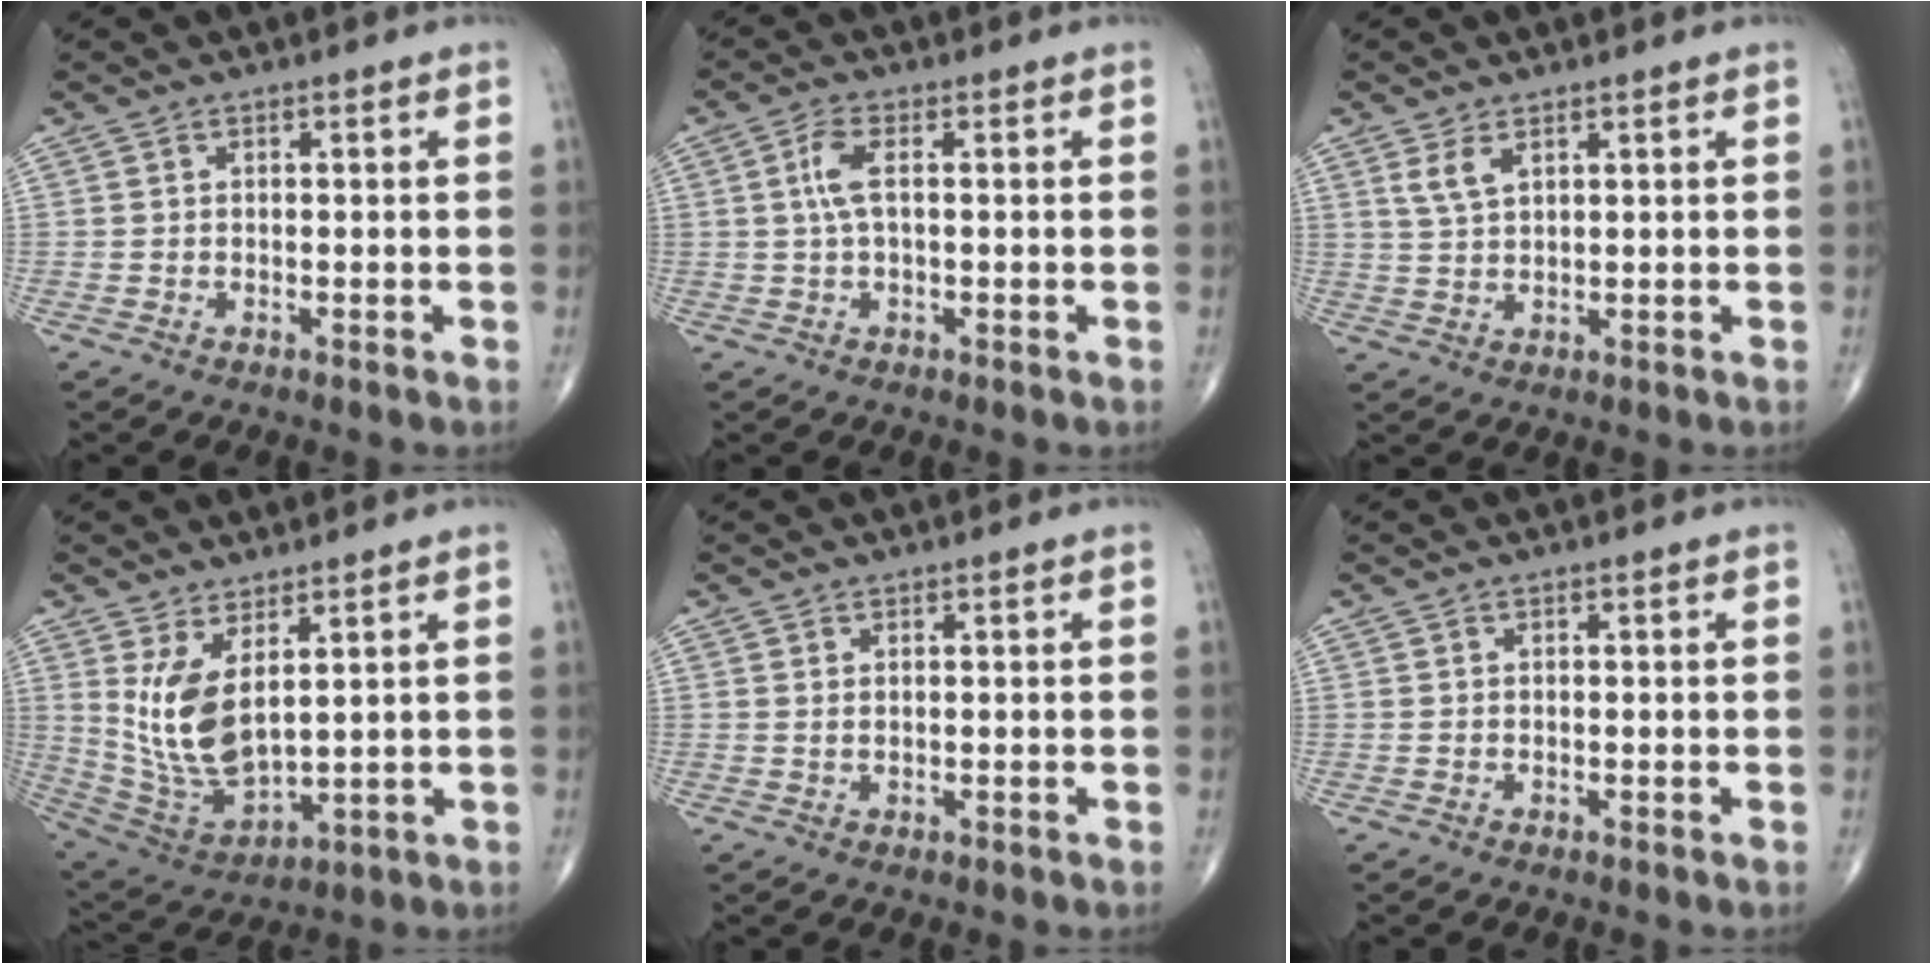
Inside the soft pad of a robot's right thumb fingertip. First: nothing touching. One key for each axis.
{"total": 4.0, "fx": 0.5, "fy": 1.5, "fz": 3.7, "tx": -0.093, "ty": 0.004, "tz": 0.007}
{"total": 3.6, "fx": 2.0, "fy": 1.7, "fz": 2.5, "tx": -0.049, "ty": -0.007, "tz": 0.045}
{"total": 11.6, "fx": 3.7, "fy": 5.1, "fz": 9.8, "tx": -0.188, "ty": -0.036, "tz": 0.095}
{"total": 0.7, "fx": 0.4, "fy": 0.3, "fz": 0.5, "tx": -0.010, "ty": 0.000, "tz": 0.007}
{"total": 0.0}